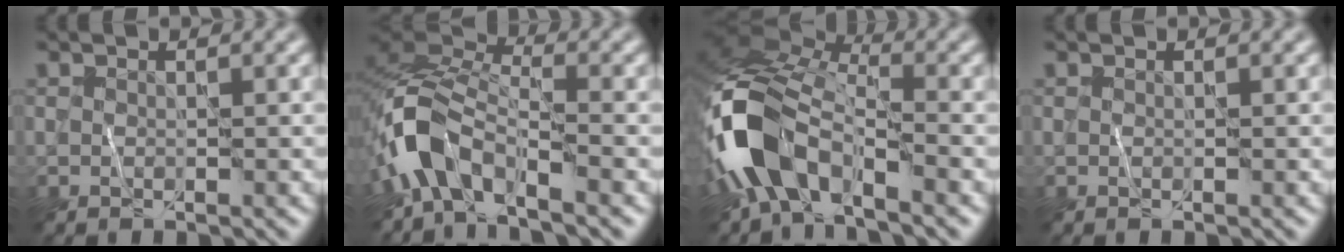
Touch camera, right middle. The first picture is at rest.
{"total": 6.2, "force": [-3.9, 3.1, 3.8], "torque": [-0.065, 0.003, -0.090]}
{"total": 10.5, "force": [-5.3, 5.6, 7.1], "torque": [-0.142, -0.001, -0.113]}
{"total": 0.0}